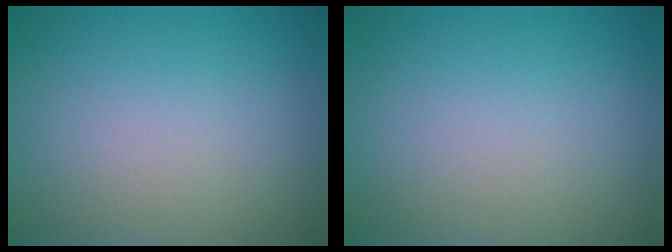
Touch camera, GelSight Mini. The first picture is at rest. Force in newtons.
{"total": 0.0}